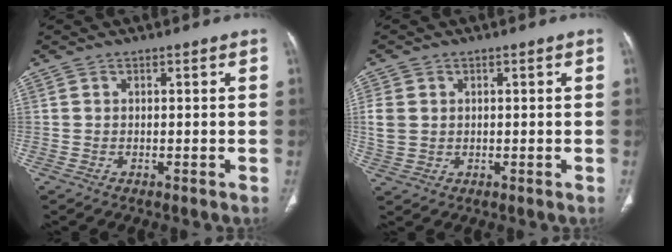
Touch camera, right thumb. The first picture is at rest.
{"total": 4.6, "force": [0.6, 3.8, 2.6], "torque": [-0.056, 0.002, 0.017]}